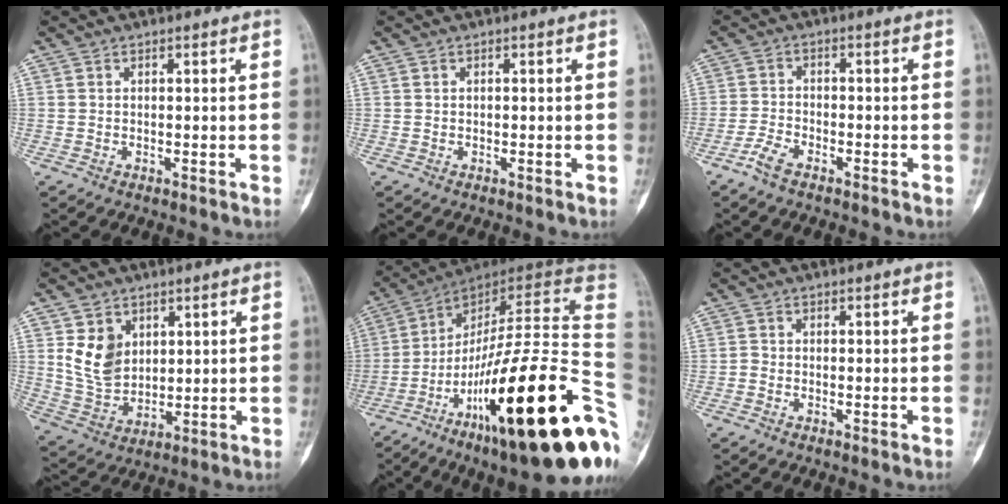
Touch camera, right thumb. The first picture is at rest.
{"total": 0.0}
{"total": 3.8, "force": [-2.9, 1.5, 2.1], "torque": [-0.049, 0.014, -0.058]}
{"total": 9.4, "force": [3.3, 7.0, 5.3], "torque": [-0.076, -0.022, 0.082]}
{"total": 35.9, "force": [-10.2, 7.4, 33.6], "torque": [-0.431, 0.060, -0.162]}
{"total": 0.9, "force": [-0.6, 0.2, 0.5], "torque": [-0.014, 0.000, -0.017]}